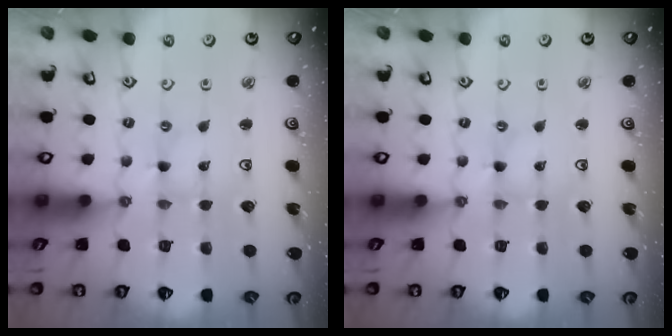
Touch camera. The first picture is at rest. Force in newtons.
{"total": 0.0}